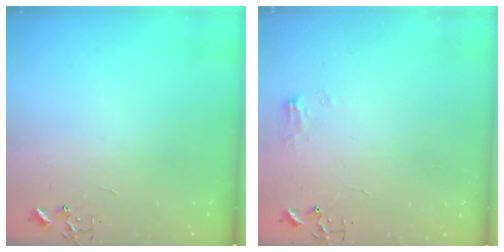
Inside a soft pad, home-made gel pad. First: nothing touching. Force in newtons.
{"total": 6.8, "press": 6.8, "slide": 0.8}